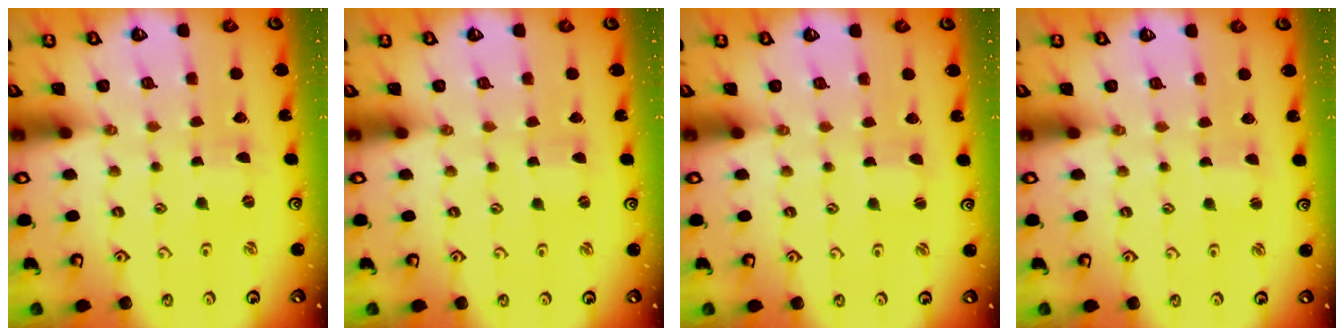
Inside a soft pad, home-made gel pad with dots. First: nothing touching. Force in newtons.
{"total": 1.4, "press": 1.4, "slide": 0.2}
{"total": 0.7, "press": 0.7, "slide": 0.1}
{"total": 1.5, "press": 1.4, "slide": 0.3}